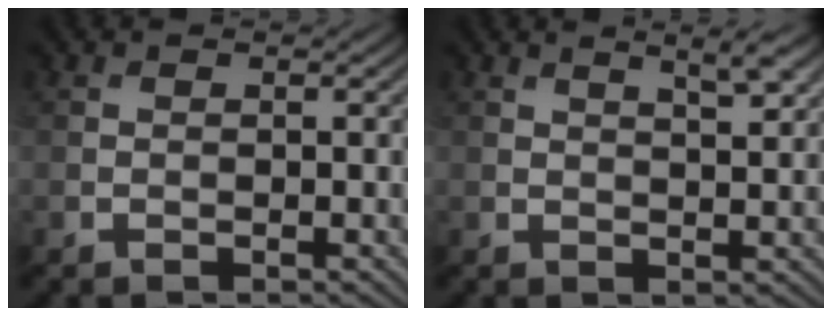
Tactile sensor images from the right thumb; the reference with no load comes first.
{"total": 2.9, "force": [1.9, 0.4, 2.1], "torque": [-0.036, -0.002, 0.035]}